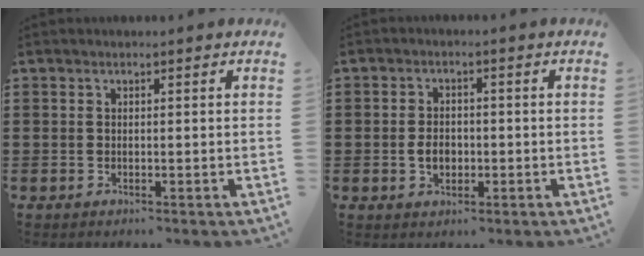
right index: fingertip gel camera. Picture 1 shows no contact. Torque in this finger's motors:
{"motor_torque": [1.45, 0.69, 0.42, 0.08]}